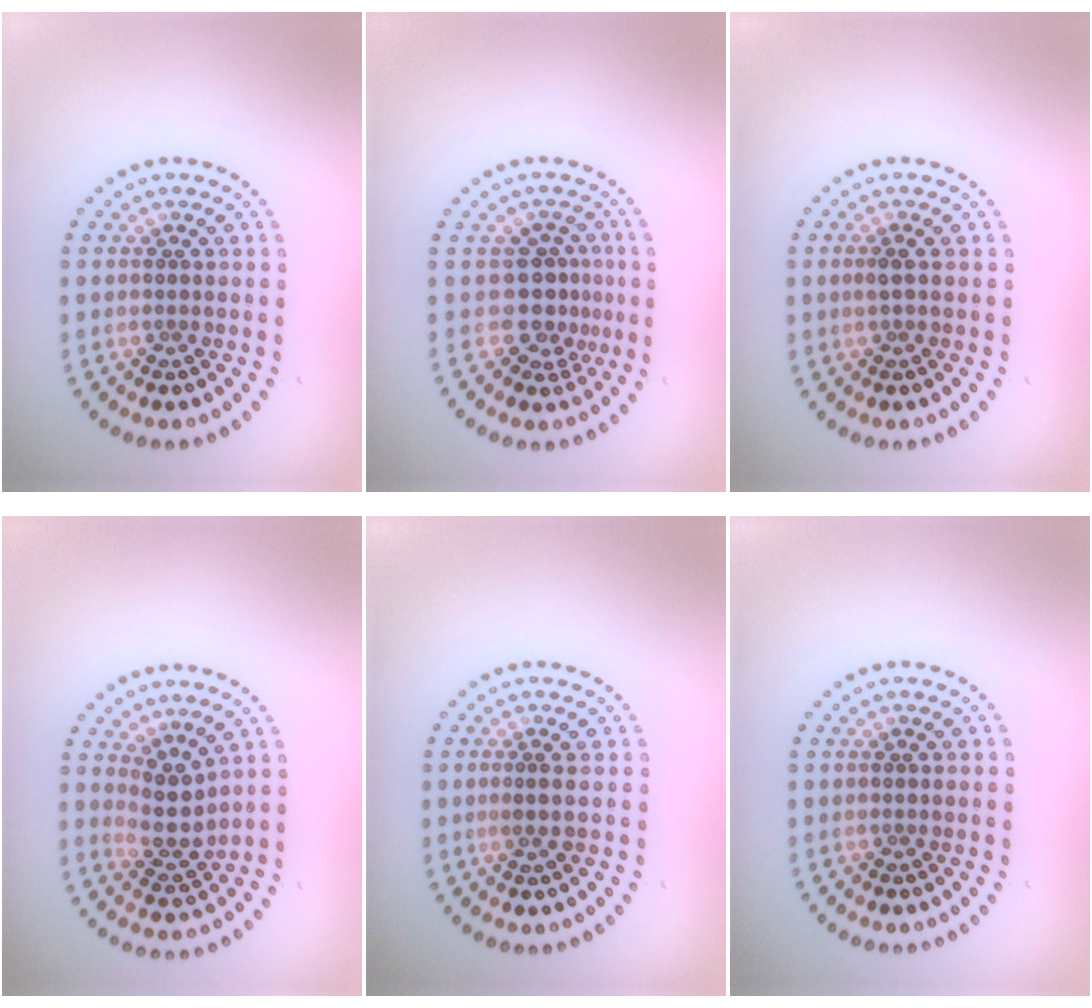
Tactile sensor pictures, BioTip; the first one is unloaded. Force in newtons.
{"total": 2.9, "press": 2.1, "slide": 2.1}
{"total": 0.9, "press": 0.8, "slide": 0.5}
{"total": 3.0, "press": 2.2, "slide": 2.0}
{"total": 0.7, "press": 0.6, "slide": 0.5}
{"total": 0.0}